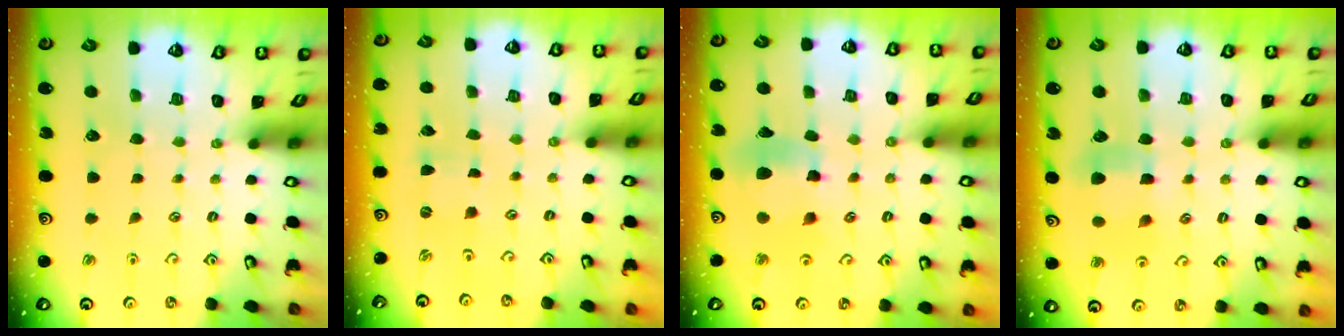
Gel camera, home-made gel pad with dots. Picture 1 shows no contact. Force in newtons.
{"total": 0.0}
{"total": 11.2, "press": 11.1, "slide": 1.4}
{"total": 6.5, "press": 6.5, "slide": 0.6}